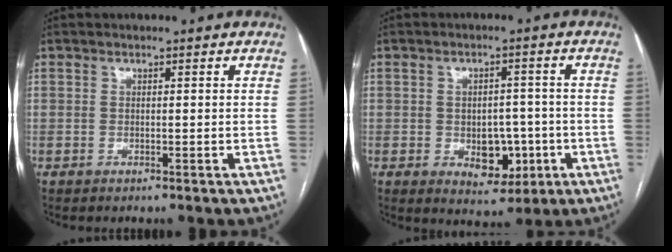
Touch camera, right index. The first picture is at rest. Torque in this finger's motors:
{"motor_torque": [0.14, -0.12, 0.10, 0.02]}